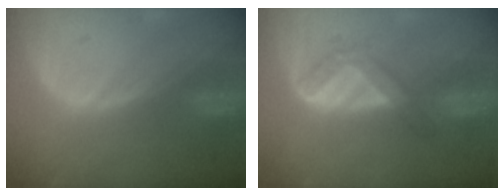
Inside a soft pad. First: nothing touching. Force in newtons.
{"total": 4.6, "press": 4.6, "slide": 0.6}